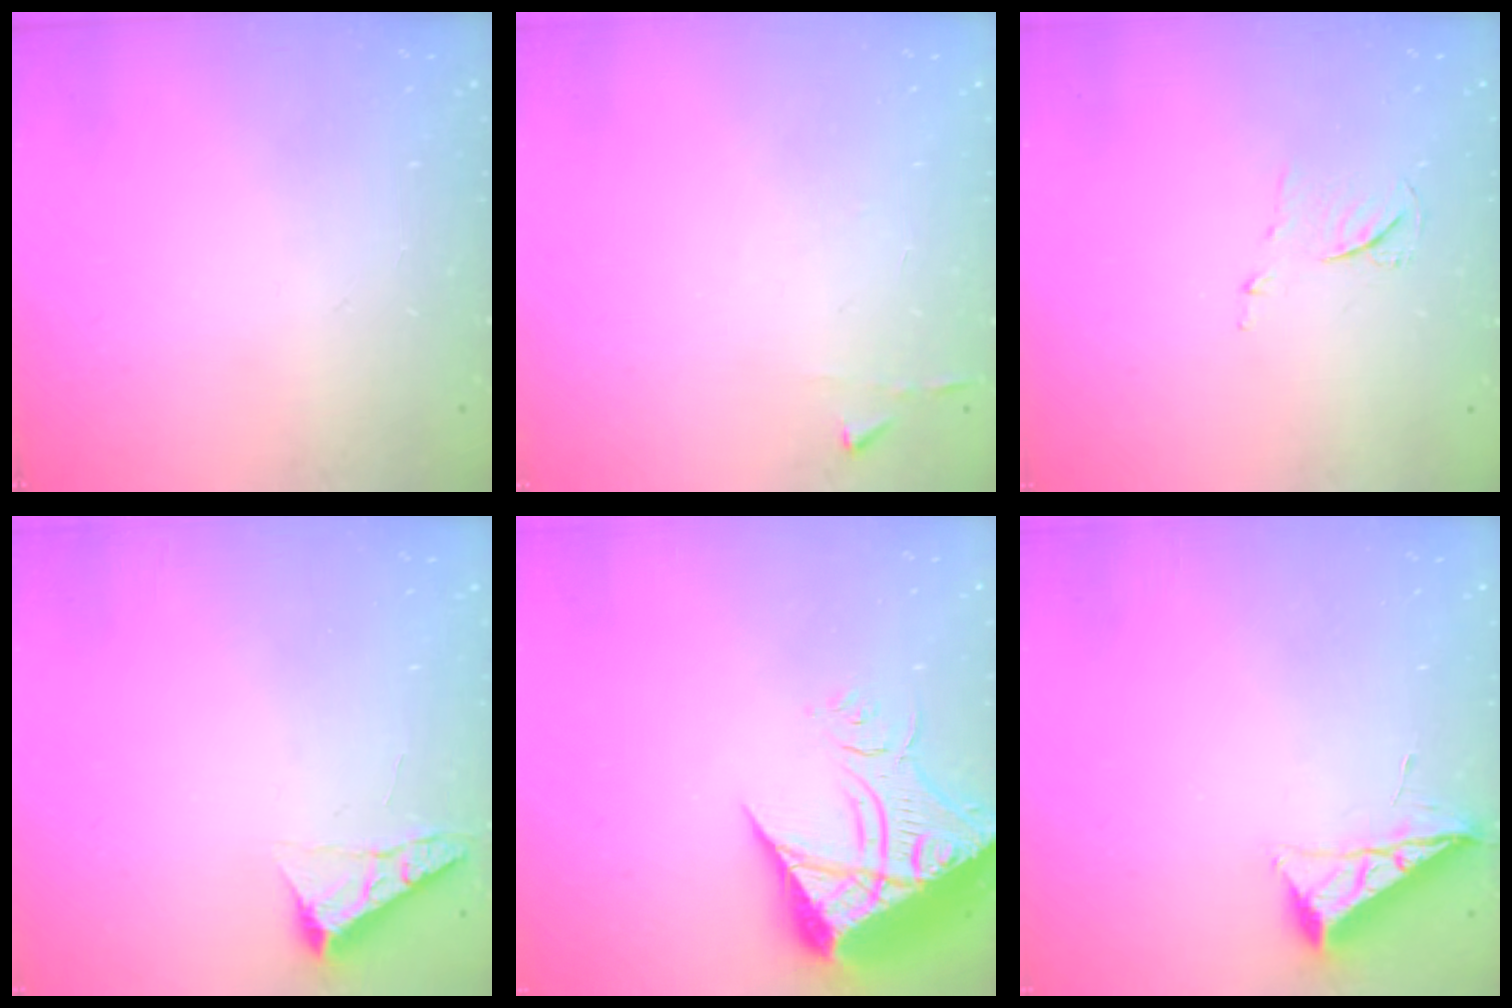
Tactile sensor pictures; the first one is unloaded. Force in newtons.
{"total": 2.9, "press": 2.9, "slide": 0.3}
{"total": 6.1, "press": 6.0, "slide": 0.7}
{"total": 4.0, "press": 4.0, "slide": 0.5}
{"total": 19.4, "press": 19.3, "slide": 2.1}
{"total": 6.8, "press": 6.7, "slide": 0.7}